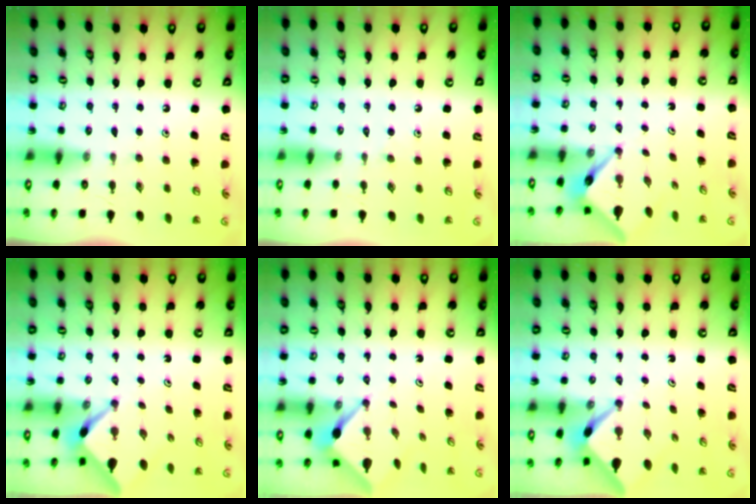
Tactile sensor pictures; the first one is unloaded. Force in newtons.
{"total": 2.1, "press": 2.1, "slide": 0.4}
{"total": 4.0, "press": 4.0, "slide": 0.2}
{"total": 2.4, "press": 2.4, "slide": 0.3}
{"total": 3.0, "press": 3.0, "slide": 0.2}
{"total": 2.7, "press": 2.6, "slide": 0.2}